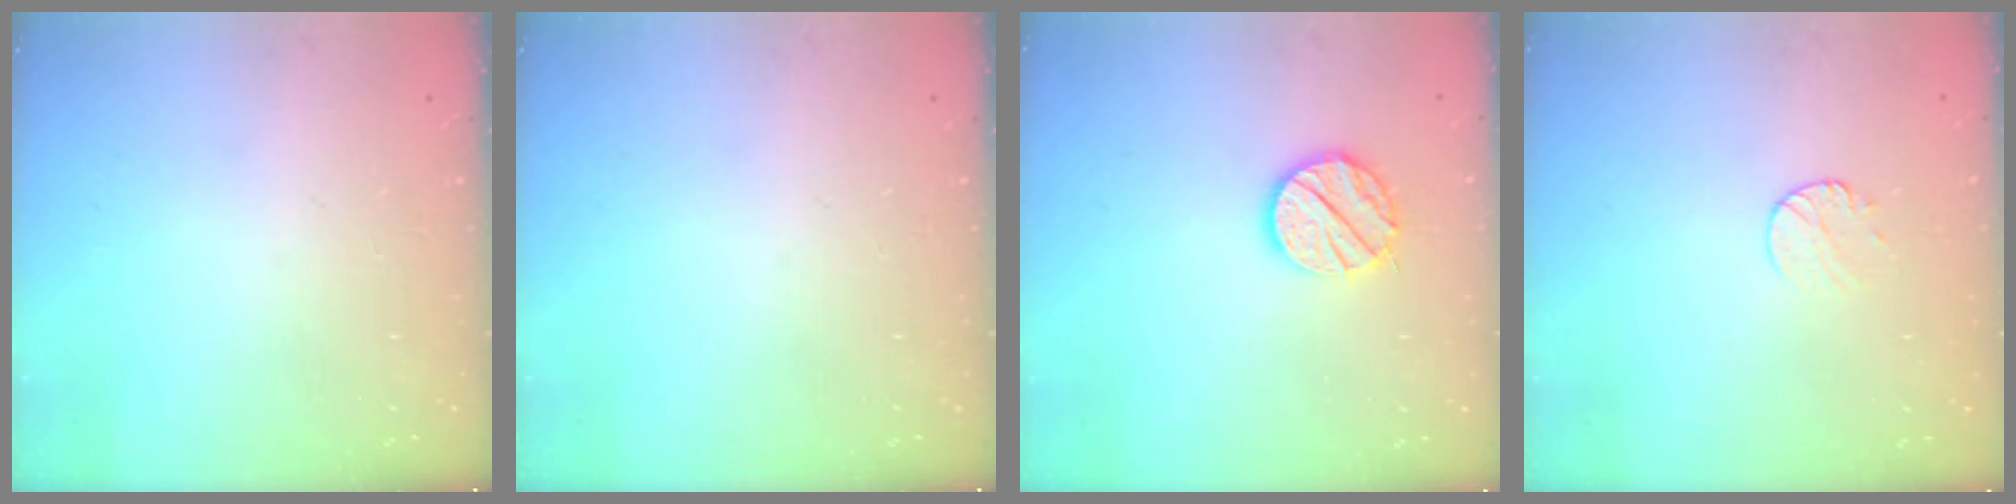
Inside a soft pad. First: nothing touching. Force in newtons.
{"total": 0.0}
{"total": 11.5, "press": 11.4, "slide": 1.0}
{"total": 5.3, "press": 5.2, "slide": 0.5}